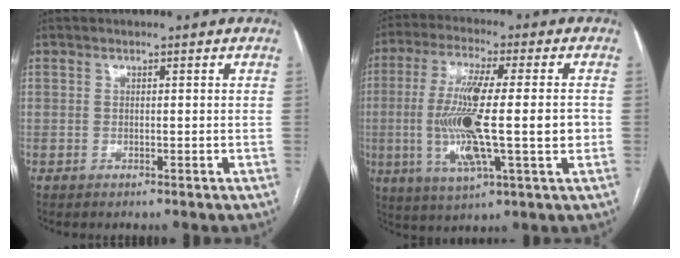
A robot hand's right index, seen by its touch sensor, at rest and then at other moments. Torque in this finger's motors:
{"motor_torque": [0.82, -0.22, 0.80, 0.21]}